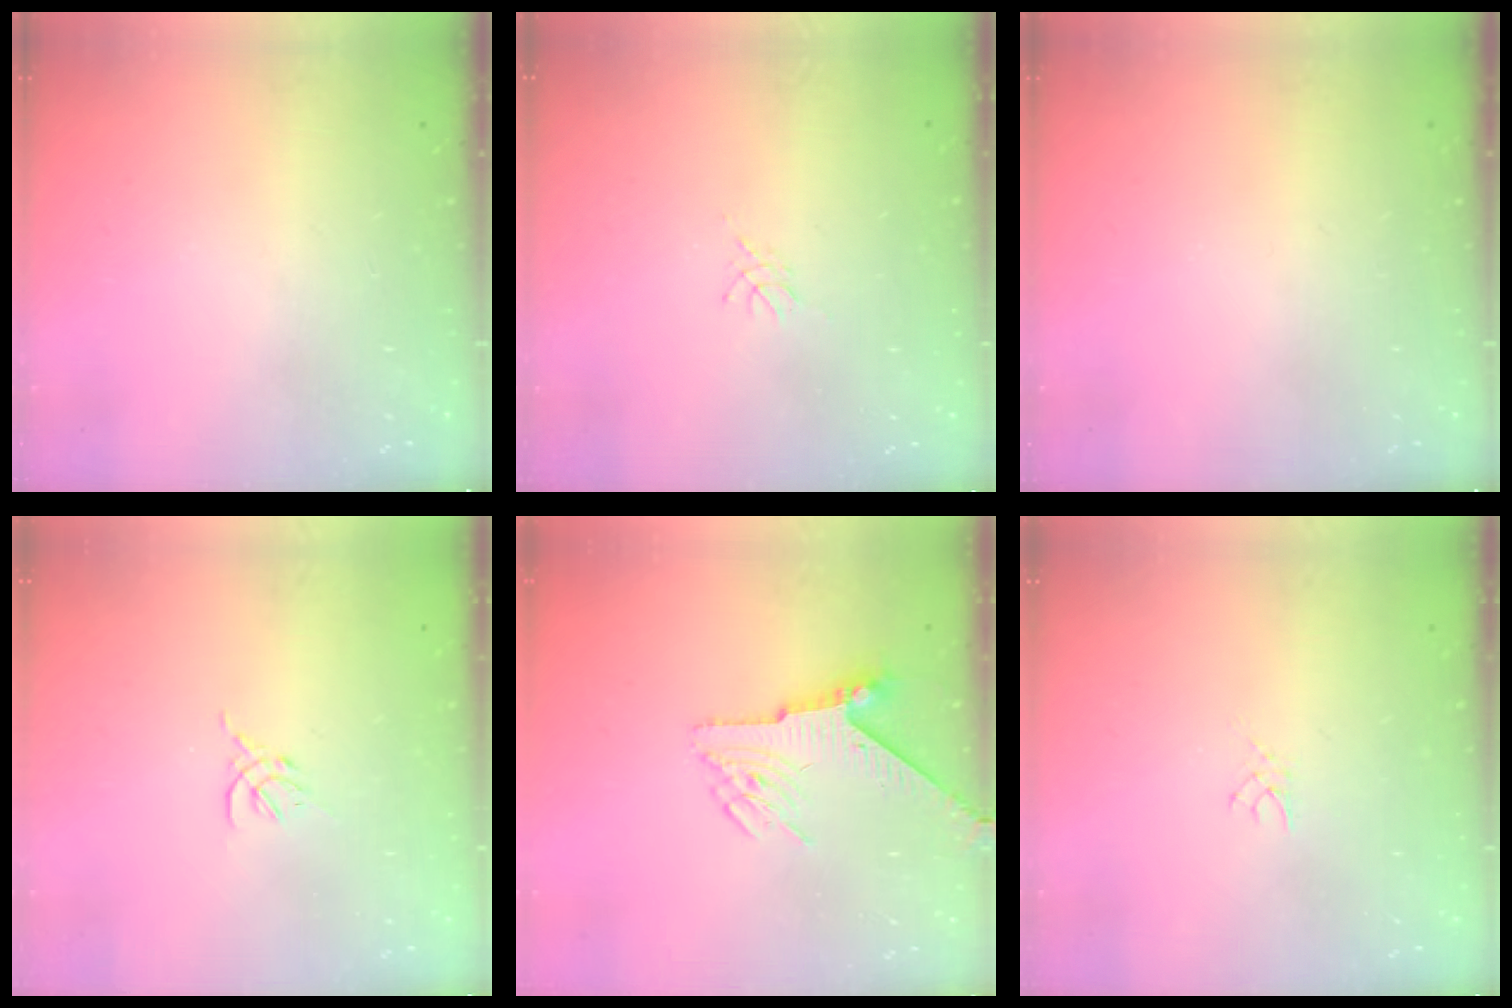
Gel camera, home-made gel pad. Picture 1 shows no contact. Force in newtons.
{"total": 3.2, "press": 3.1, "slide": 0.6}
{"total": 0.0}
{"total": 2.3, "press": 2.2, "slide": 0.5}
{"total": 5.9, "press": 5.8, "slide": 1.0}
{"total": 2.1, "press": 2.1, "slide": 0.3}